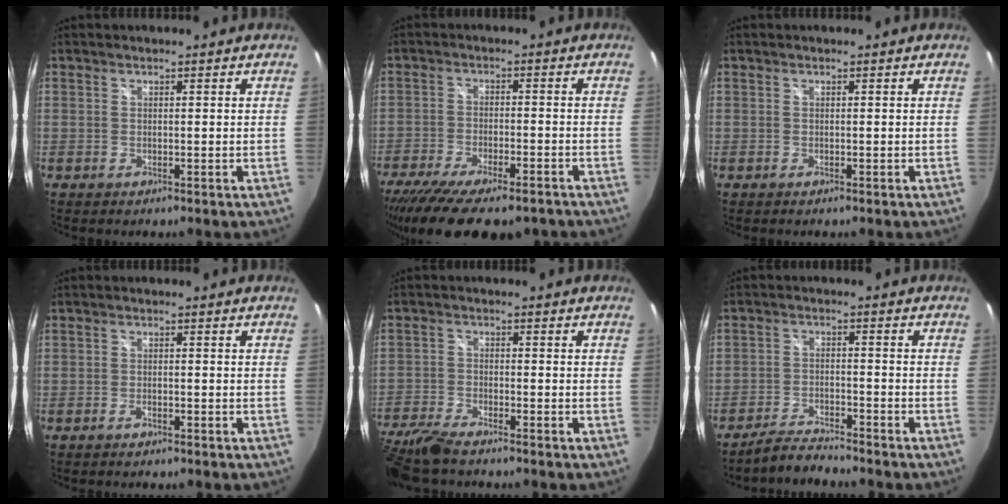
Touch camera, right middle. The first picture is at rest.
{"total": 18.5, "force": [-14.4, 5.4, 10.3], "torque": [-0.207, -0.056, -0.218]}
{"total": 0.0}
{"total": 1.3, "force": [-1.1, 0.5, 0.5], "torque": [-0.013, 0.001, -0.019]}
{"total": 10.7, "force": [-9.1, 2.1, 5.1], "torque": [-0.136, -0.027, -0.177]}
{"total": 5.0, "force": [-4.9, 0.3, 1.0], "torque": [-0.040, 0.002, -0.090]}